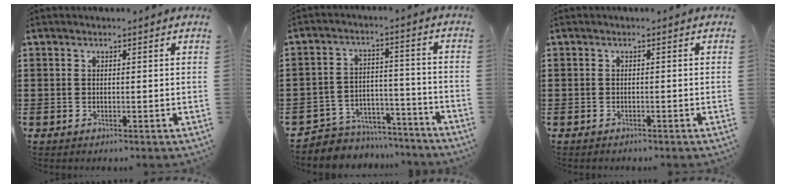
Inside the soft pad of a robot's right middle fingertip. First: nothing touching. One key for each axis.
{"total": 5.6, "fx": -5.4, "fy": 1.6, "fz": 0.0, "tx": -0.005, "ty": 0.019, "tz": -0.111}
{"total": 0.5, "fx": -0.5, "fy": 0.1, "fz": 0.0, "tx": -0.002, "ty": -0.001, "tz": -0.010}